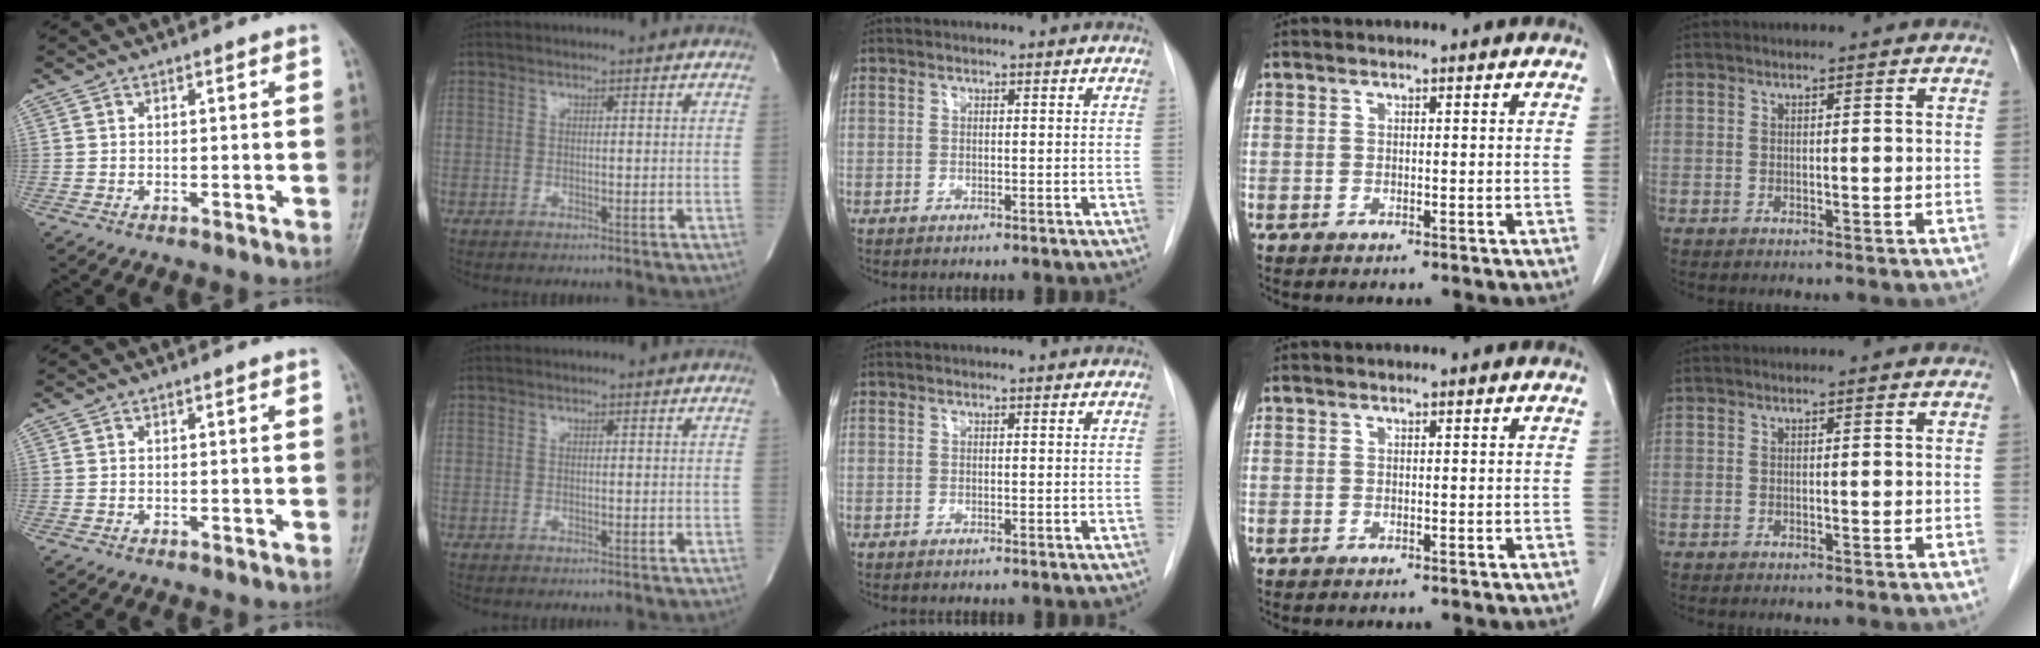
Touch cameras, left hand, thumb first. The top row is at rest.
{}